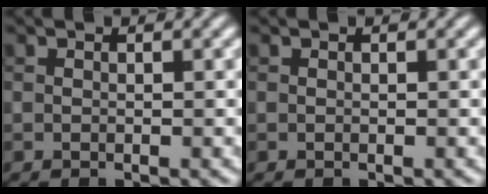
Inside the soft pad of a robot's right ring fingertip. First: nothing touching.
{"total": 0.0}